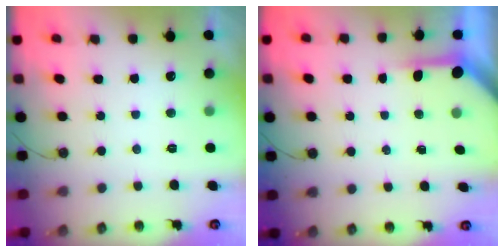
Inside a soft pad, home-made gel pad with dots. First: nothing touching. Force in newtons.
{"total": 3.9, "press": 3.8, "slide": 0.3}